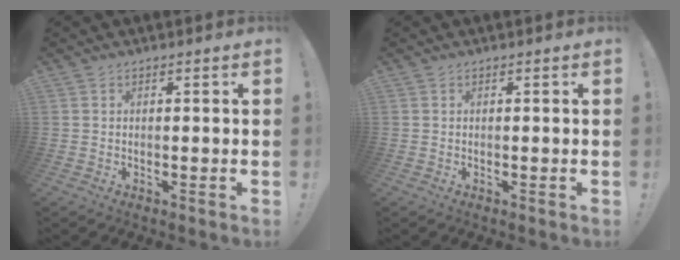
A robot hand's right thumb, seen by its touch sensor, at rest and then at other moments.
{"total": 0.0}